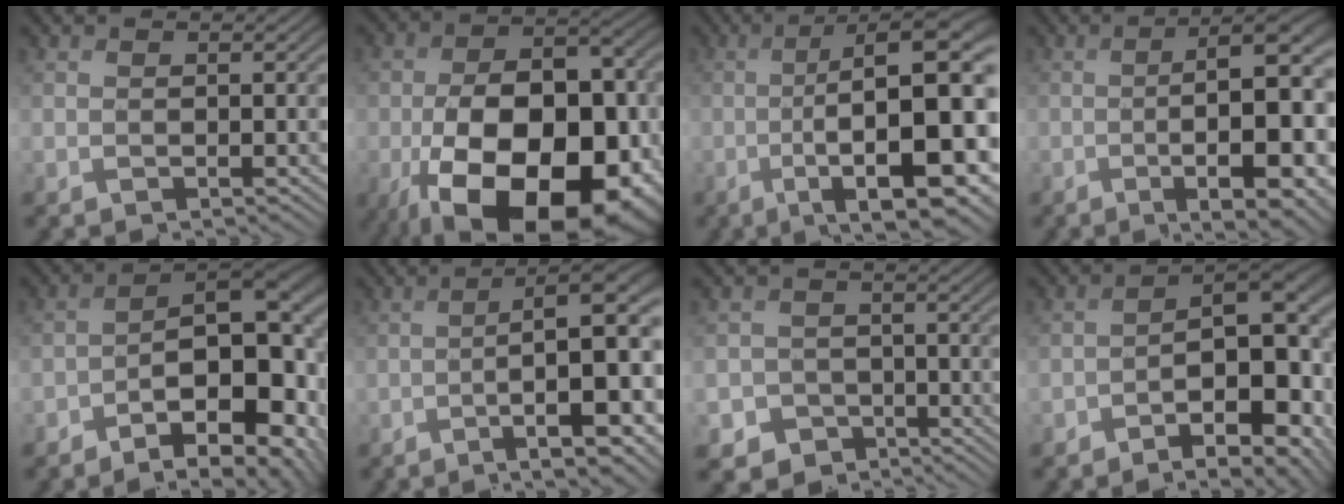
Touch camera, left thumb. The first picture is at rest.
{"total": 22.6, "force": [-8.7, 13.7, 15.7], "torque": [-0.206, -0.026, -0.115]}
{"total": 17.8, "force": [-3.4, 5.8, 16.5], "torque": [-0.232, -0.015, -0.042]}
{"total": 15.0, "force": [-2.5, 4.8, 14.0], "torque": [-0.195, -0.015, -0.027]}
{"total": 15.9, "force": [-5.6, 7.7, 12.8], "torque": [-0.172, -0.018, -0.075]}
{"total": 14.1, "force": [-3.2, 3.9, 13.2], "torque": [-0.177, -0.006, -0.042]}
{"total": 4.6, "force": [-2.3, 3.9, 0.9], "torque": [-0.020, -0.006, -0.044]}
{"total": 14.4, "force": [-5.3, 6.4, 11.7], "torque": [-0.149, -0.017, -0.063]}